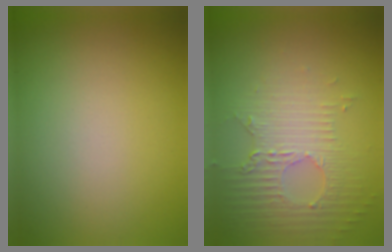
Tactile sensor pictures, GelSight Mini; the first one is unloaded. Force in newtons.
{"total": 3.6, "press": 3.1, "slide": 1.8}